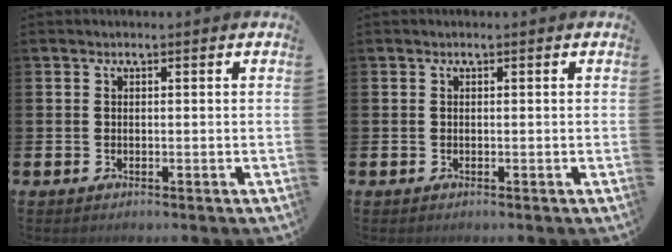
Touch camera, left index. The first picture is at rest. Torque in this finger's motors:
{"motor_torque": [0.00, 0.00, 0.00, 0.00]}